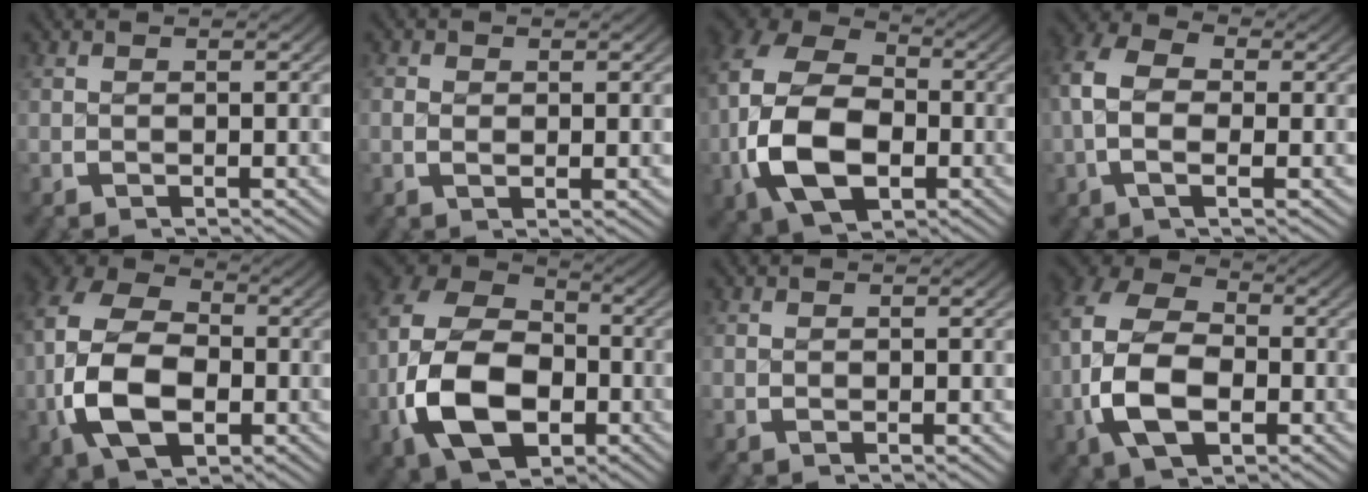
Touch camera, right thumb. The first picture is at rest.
{"total": 0.7, "force": [0.2, 0.5, 0.4], "torque": [-0.009, -0.005, 0.006]}
{"total": 14.0, "force": [-0.8, 10.1, 9.8], "torque": [-0.213, -0.042, 0.000]}
{"total": 6.7, "force": [0.4, 4.5, 4.9], "torque": [-0.118, -0.016, 0.003]}
{"total": 12.7, "force": [-0.8, 9.1, 8.9], "torque": [-0.199, -0.044, 0.001]}
{"total": 15.3, "force": [-1.6, 11.1, 10.4], "torque": [-0.228, -0.048, -0.012]}
{"total": 0.0}
{"total": 11.5, "force": [-0.7, 8.2, 8.0], "torque": [-0.178, -0.039, 0.000]}